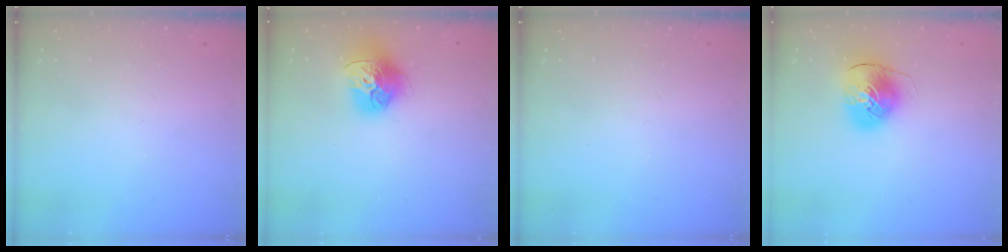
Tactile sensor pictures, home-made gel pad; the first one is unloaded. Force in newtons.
{"total": 16.0, "press": 15.9, "slide": 1.7}
{"total": 0.0}
{"total": 9.5, "press": 9.4, "slide": 1.5}